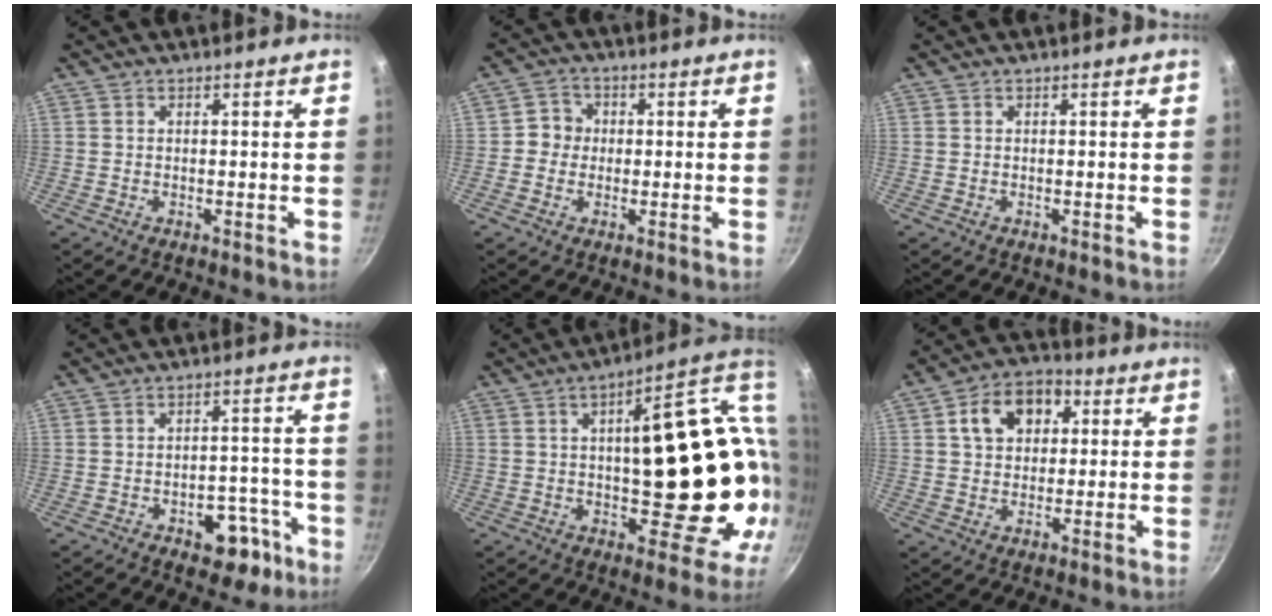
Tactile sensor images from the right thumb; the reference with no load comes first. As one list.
[{"total": 4.0, "force": [-0.2, 3.9, 1.2], "torque": [0.008, 0.009, -0.014]}, {"total": 0.0}, {"total": 9.1, "force": [-4.6, 5.6, 5.4], "torque": [-0.028, 0.046, -0.050]}, {"total": 25.4, "force": [2.8, 11.4, 22.5], "torque": [-0.266, 0.001, 0.055]}, {"total": 10.7, "force": [3.0, 7.9, 6.5], "torque": [-0.073, 0.016, 0.037]}]